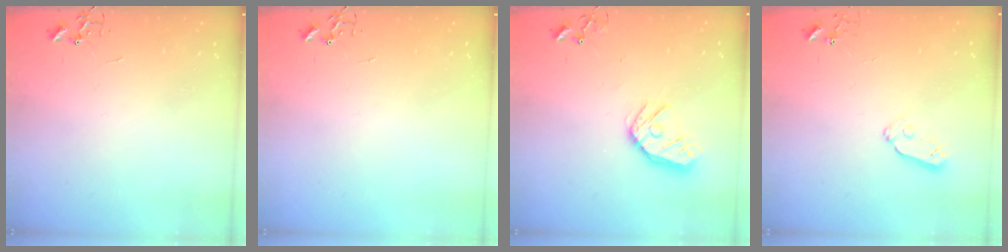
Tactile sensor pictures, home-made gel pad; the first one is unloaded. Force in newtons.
{"total": 0.0}
{"total": 12.6, "press": 12.5, "slide": 1.4}
{"total": 4.7, "press": 4.6, "slide": 0.9}